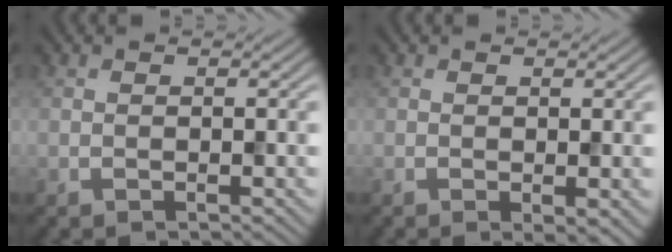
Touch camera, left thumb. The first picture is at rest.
{"total": 1.6, "force": [-0.2, 0.4, 1.6], "torque": [-0.025, -0.009, -0.004]}